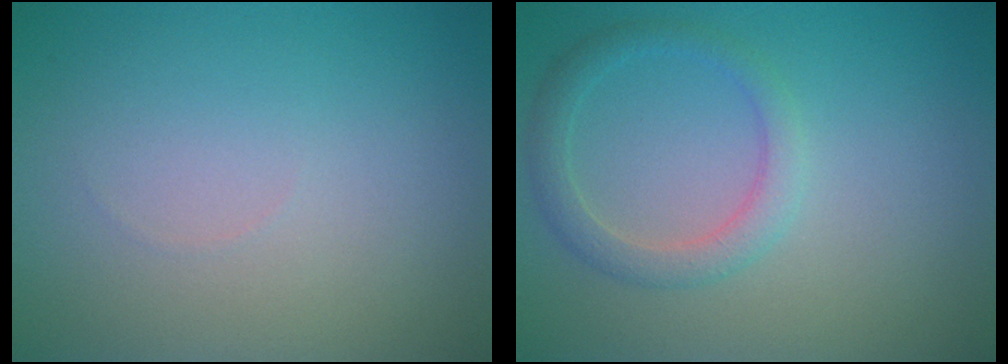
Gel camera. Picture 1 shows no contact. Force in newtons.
{"total": 2.3, "press": 2.3, "slide": 0.1}